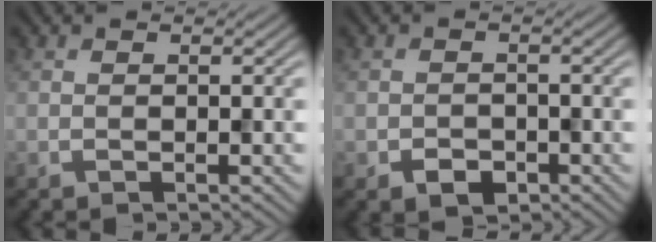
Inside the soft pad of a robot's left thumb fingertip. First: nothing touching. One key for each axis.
{"total": 2.3, "fx": -1.2, "fy": 1.6, "fz": 1.0, "tx": -0.017, "ty": -0.005, "tz": -0.022}